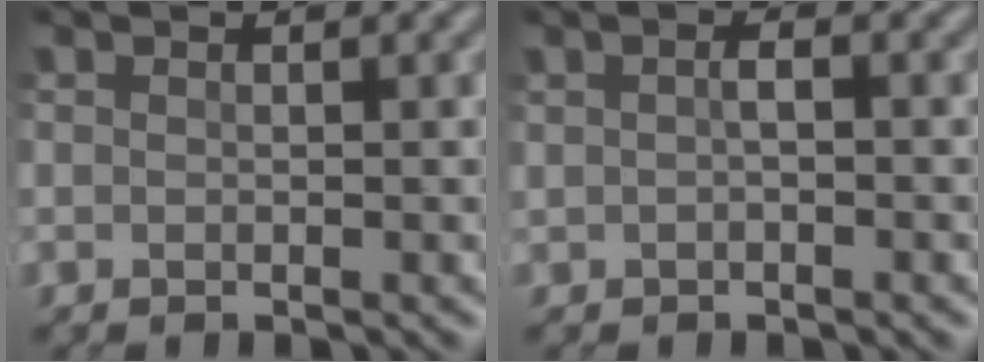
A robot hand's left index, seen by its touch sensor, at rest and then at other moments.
{"total": 0.9, "force": [-0.2, 0.3, 0.9], "torque": [-0.023, 0.003, -0.004]}